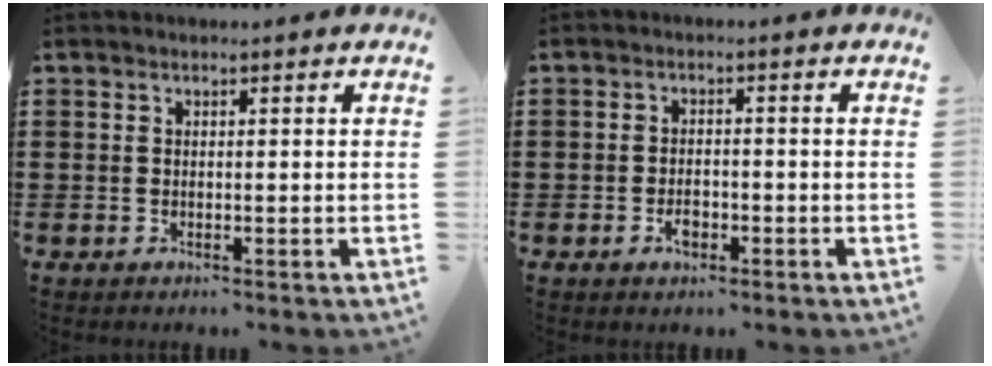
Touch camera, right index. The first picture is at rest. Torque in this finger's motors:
{"motor_torque": [-0.76, 1.38, 0.05, 0.01]}